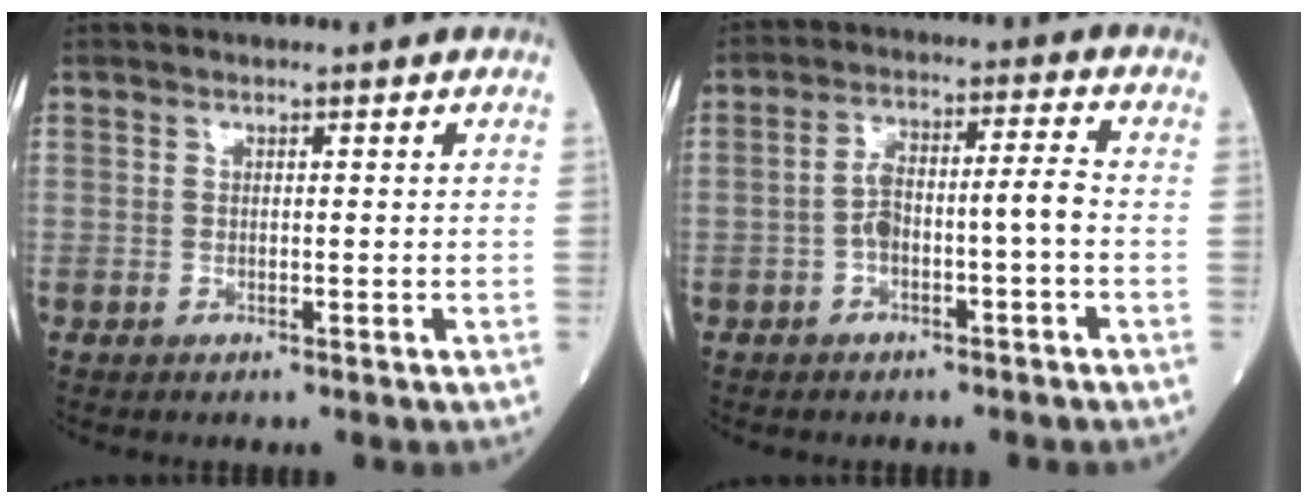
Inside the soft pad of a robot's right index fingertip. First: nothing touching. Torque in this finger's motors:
{"motor_torque": [0.97, -0.13, 0.52, 0.12]}